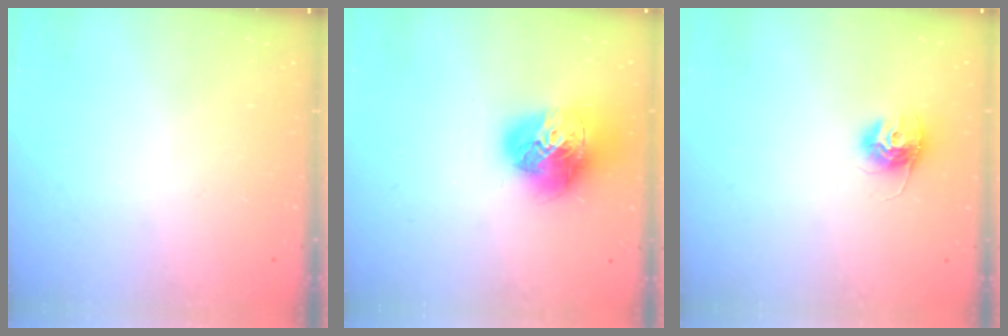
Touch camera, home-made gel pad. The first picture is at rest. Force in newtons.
{"total": 17.5, "press": 17.4, "slide": 2.0}
{"total": 10.8, "press": 10.7, "slide": 0.6}